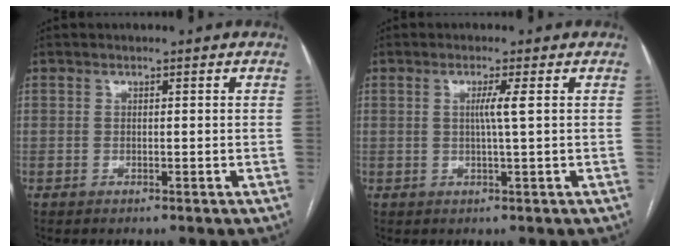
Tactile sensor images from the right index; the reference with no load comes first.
{"total": 2.4, "force": [0.4, -0.7, 2.2], "torque": [-0.041, -0.002, 0.008]}